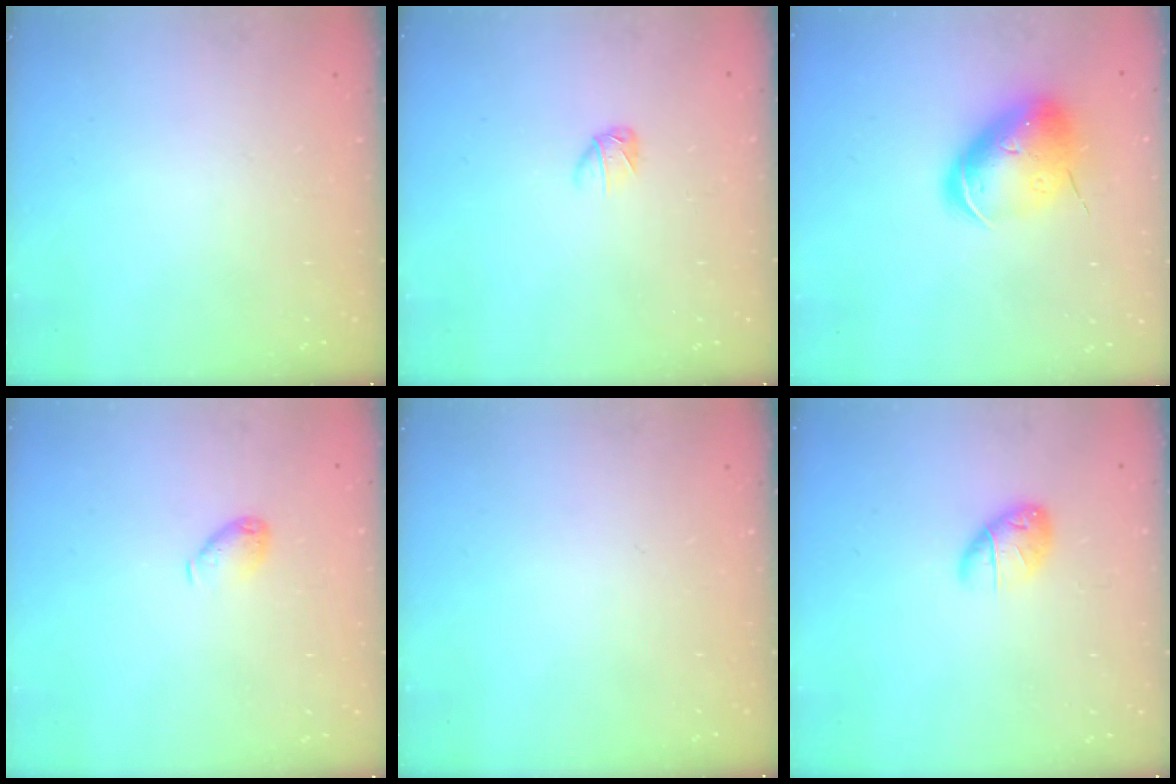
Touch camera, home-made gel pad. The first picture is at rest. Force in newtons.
{"total": 3.1, "press": 3.0, "slide": 0.7}
{"total": 13.0, "press": 12.8, "slide": 2.3}
{"total": 5.2, "press": 5.2, "slide": 0.3}
{"total": 0.0}
{"total": 7.6, "press": 7.4, "slide": 1.9}